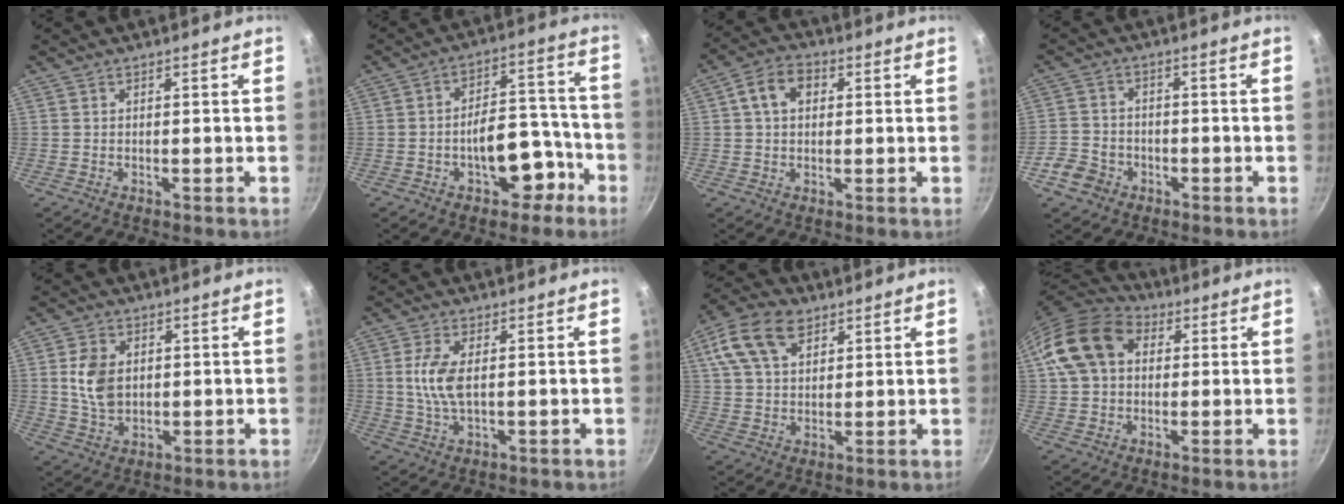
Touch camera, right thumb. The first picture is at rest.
{"total": 12.0, "force": [-5.2, 7.0, 8.2], "torque": [-0.068, 0.069, -0.061]}
{"total": 7.1, "force": [1.7, 5.2, 4.6], "torque": [-0.062, 0.013, 0.020]}
{"total": 6.2, "force": [-3.0, 5.0, 2.2], "torque": [-0.029, 0.029, -0.058]}
{"total": 7.9, "force": [1.2, 5.6, 5.4], "torque": [-0.089, -0.009, 0.026]}
{"total": 6.8, "force": [0.7, 3.1, 6.0], "torque": [-0.126, 0.000, 0.014]}
{"total": 12.8, "force": [6.1, 8.0, 7.9], "torque": [-0.135, 0.002, 0.105]}
{"total": 15.4, "force": [3.8, 11.5, 9.5], "torque": [-0.162, 0.024, 0.052]}